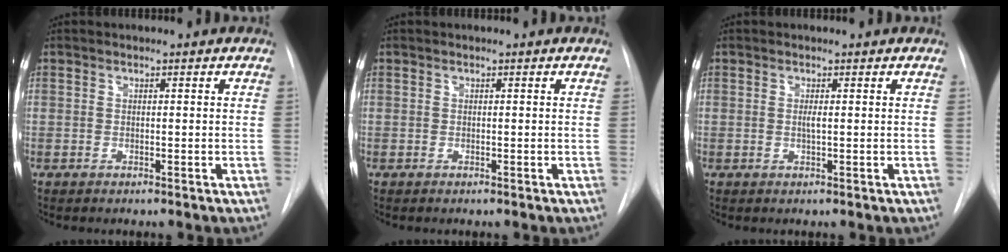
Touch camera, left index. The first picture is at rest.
{"total": 0.0}
{"total": 0.8, "force": [0.2, 0.0, 0.8], "torque": [-0.019, 0.000, 0.001]}